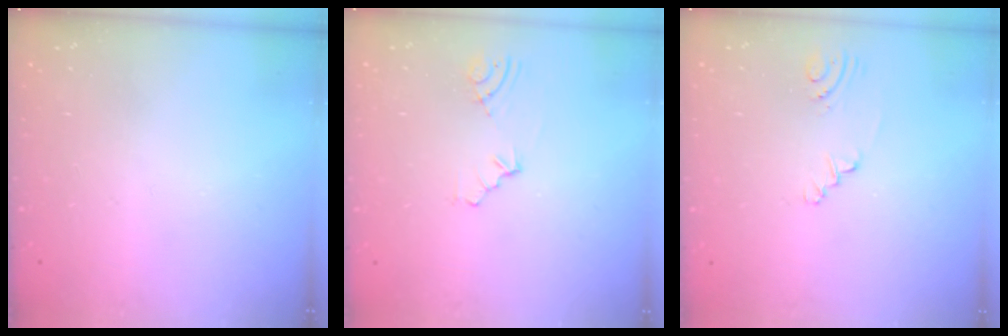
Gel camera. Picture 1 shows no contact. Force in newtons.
{"total": 3.4, "press": 2.8, "slide": 2.0}
{"total": 2.0, "press": 1.6, "slide": 1.2}